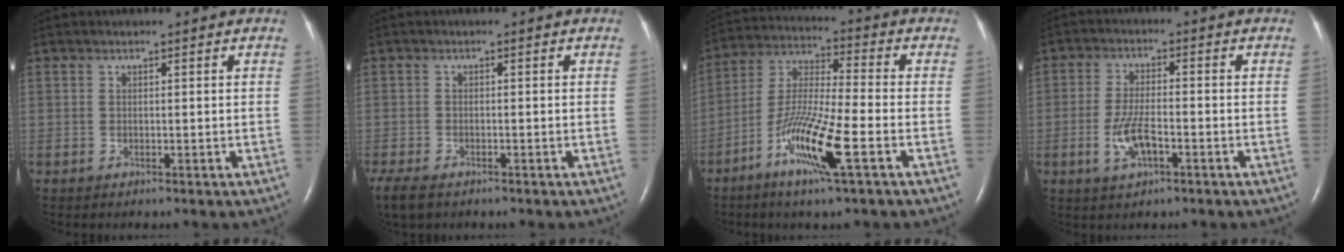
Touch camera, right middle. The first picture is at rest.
{"total": 6.5, "force": [-4.6, 2.9, 3.5], "torque": [-0.080, -0.015, -0.075]}
{"total": 12.4, "force": [-5.4, 0.6, 11.2], "torque": [-0.224, -0.011, -0.106]}
{"total": 5.4, "force": [-2.0, 1.6, 4.8], "torque": [-0.101, -0.002, -0.035]}